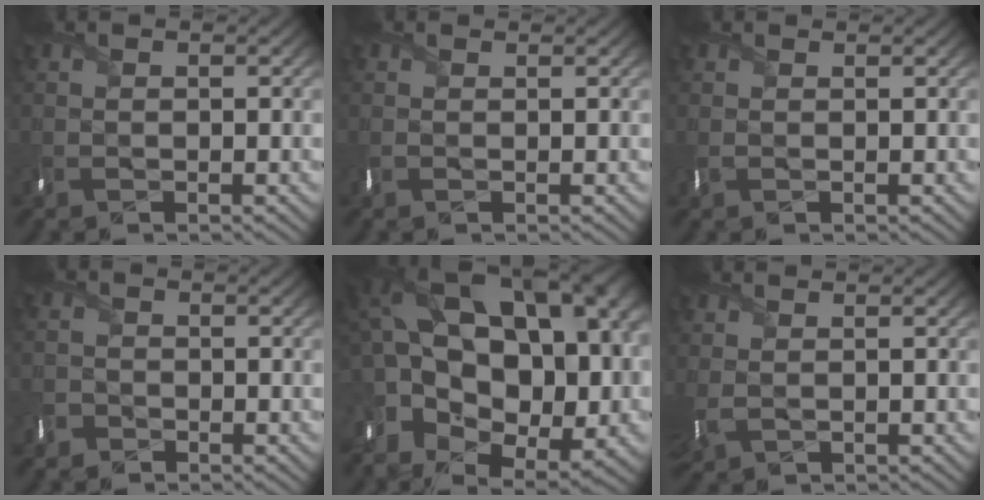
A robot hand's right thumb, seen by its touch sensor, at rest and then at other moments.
{"total": 0.0}
{"total": 0.0}
{"total": 1.7, "force": [-1.2, 0.7, -1.0], "torque": [0.027, -0.008, -0.031]}
{"total": 16.9, "force": [0.1, 11.3, 12.6], "torque": [-0.222, -0.013, 0.042]}
{"total": 1.7, "force": [0.5, 0.9, 1.4], "torque": [-0.040, -0.004, 0.013]}